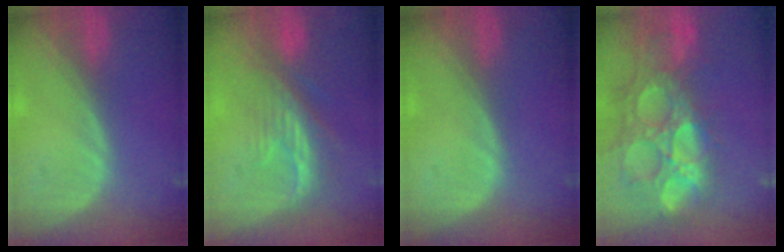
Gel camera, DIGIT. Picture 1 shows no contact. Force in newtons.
{"total": 8.1, "press": 7.3, "slide": 3.5}
{"total": 0.0}
{"total": 15.1, "press": 12.5, "slide": 8.5}